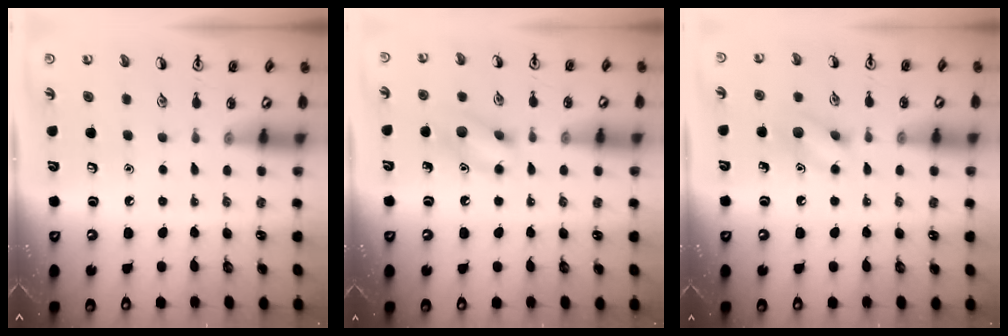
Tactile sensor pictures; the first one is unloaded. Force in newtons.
{"total": 9.4, "press": 9.4, "slide": 0.9}
{"total": 8.1, "press": 8.0, "slide": 0.7}